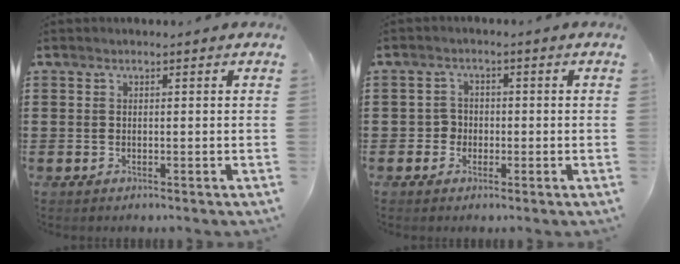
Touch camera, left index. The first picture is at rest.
{"total": 2.3, "force": [-0.8, 2.1, 0.5], "torque": [-0.018, 0.003, -0.019]}